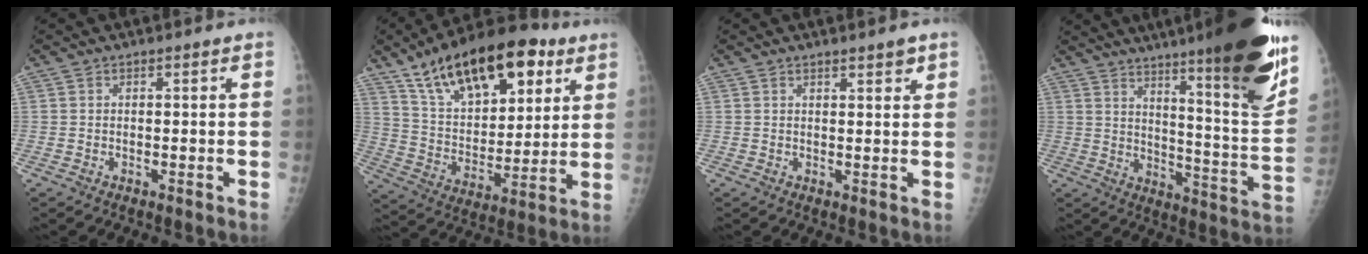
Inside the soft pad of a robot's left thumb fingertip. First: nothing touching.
{"total": 24.5, "force": [13.7, 11.9, 16.4], "torque": [-0.235, -0.030, 0.235]}
{"total": 2.2, "force": [1.7, 0.5, 1.4], "torque": [-0.014, -0.010, 0.024]}
{"total": 25.5, "force": [16.2, 2.6, 19.5], "torque": [-0.259, -0.077, 0.236]}